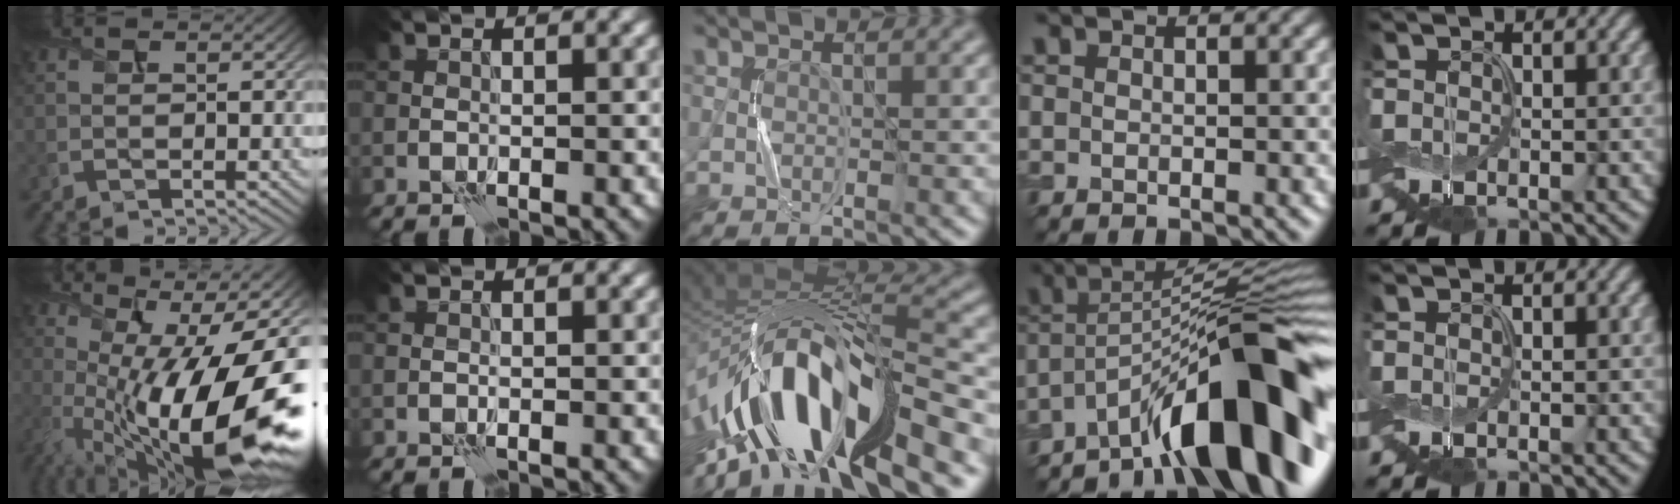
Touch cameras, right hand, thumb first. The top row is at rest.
{"thumb": {"total": 21.6, "force": [-3.6, 8.2, 19.6], "torque": [-0.284, -0.007, -0.063]}, "middle": {"total": 14.4, "force": [-5.8, 5.8, 11.9], "torque": [-0.216, 0.019, -0.101]}, "ring": {"total": 12.8, "force": [-7.6, 3.0, 9.9], "torque": [-0.126, 0.028, -0.130]}}